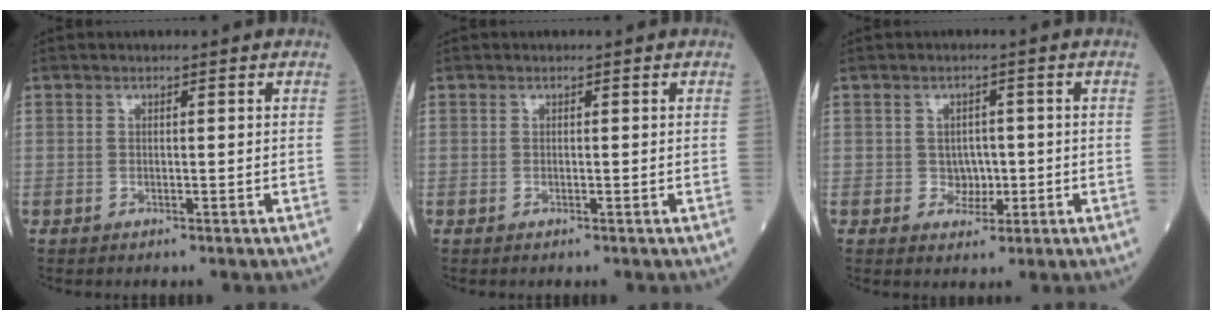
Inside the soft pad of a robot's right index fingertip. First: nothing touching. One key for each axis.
{"total": 0.0}
{"total": 2.7, "fx": -0.4, "fy": 2.3, "fz": 1.4, "tx": -0.011, "ty": 0.005, "tz": -0.004}